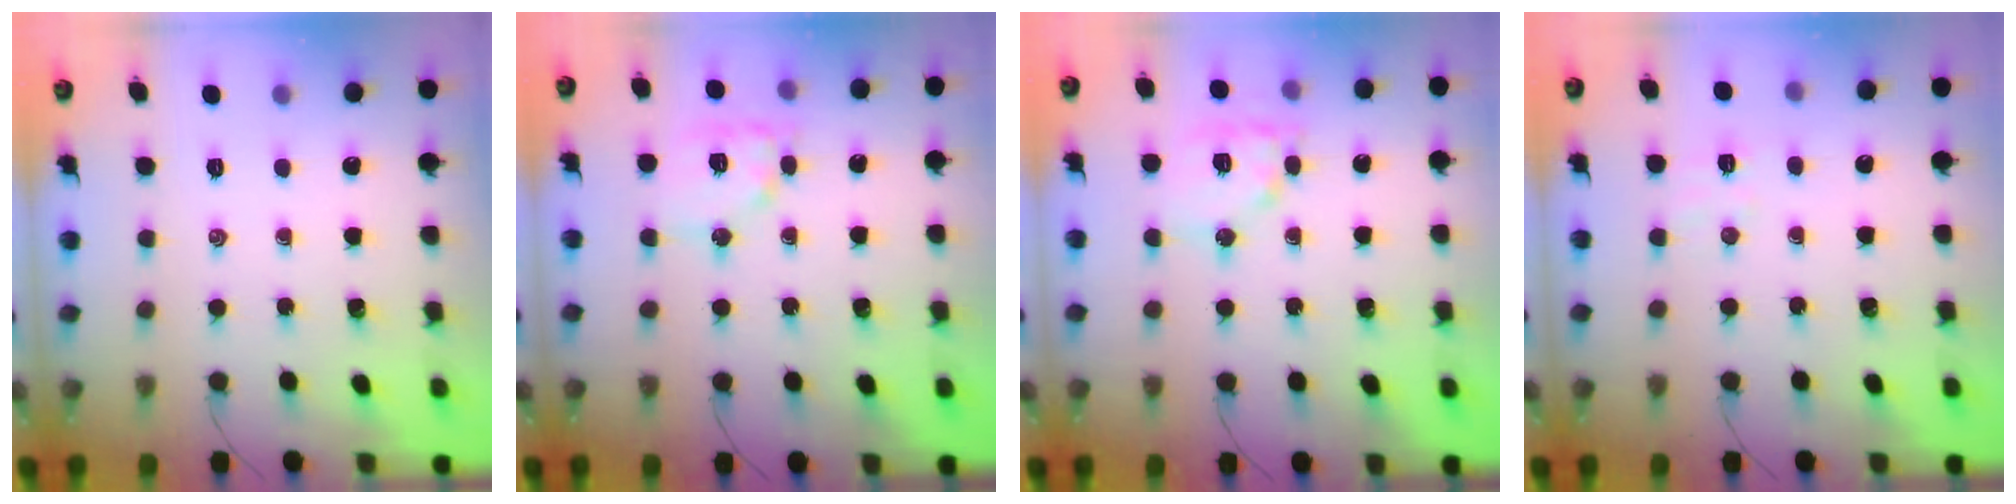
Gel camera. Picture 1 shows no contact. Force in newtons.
{"total": 11.9, "press": 11.8, "slide": 1.1}
{"total": 12.4, "press": 12.3, "slide": 1.2}
{"total": 4.7, "press": 4.5, "slide": 1.1}